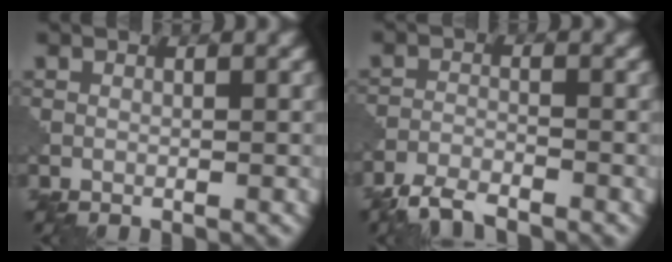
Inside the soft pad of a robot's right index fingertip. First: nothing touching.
{"total": 3.7, "force": [-3.4, 0.6, 1.3], "torque": [-0.028, -0.006, -0.074]}